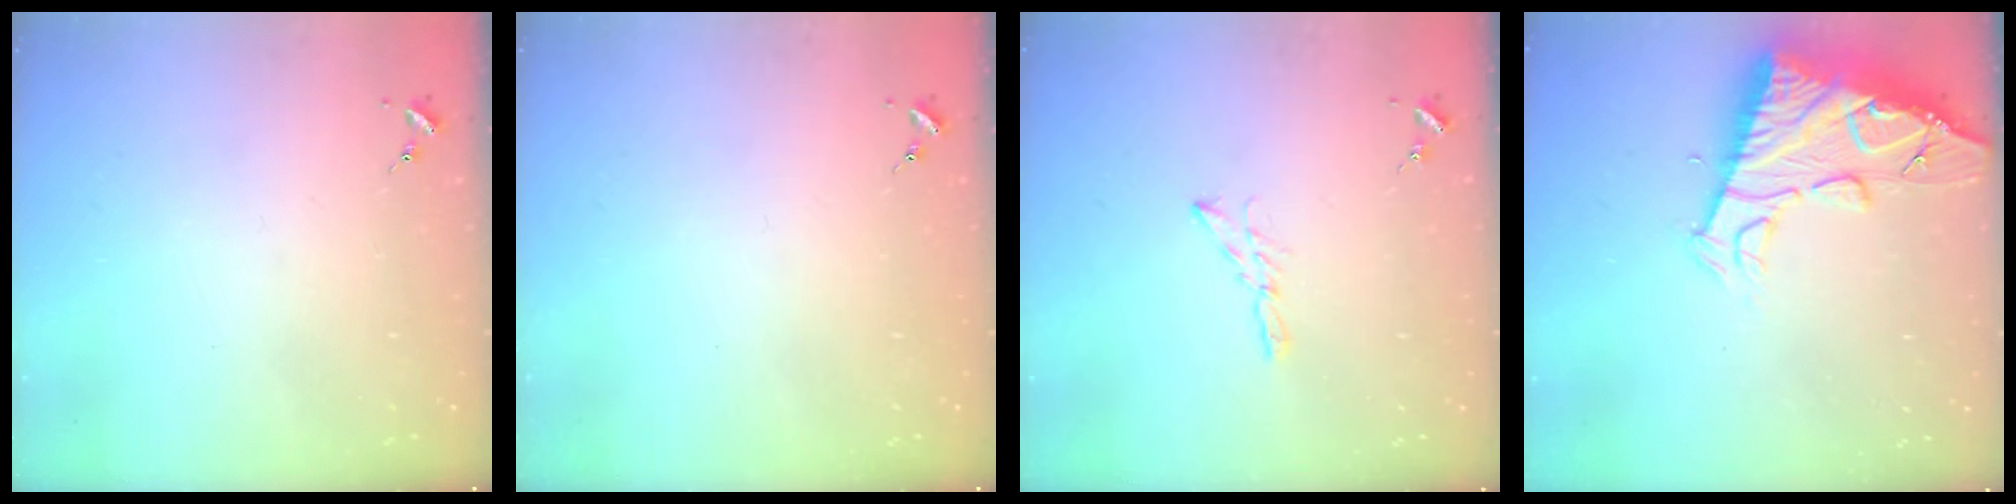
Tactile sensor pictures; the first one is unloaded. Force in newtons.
{"total": 0.0}
{"total": 4.7, "press": 4.7, "slide": 0.1}
{"total": 15.0, "press": 14.9, "slide": 1.4}